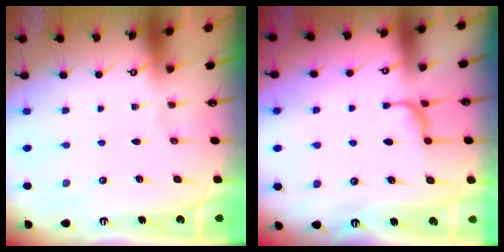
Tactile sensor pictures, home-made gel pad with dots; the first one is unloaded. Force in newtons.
{"total": 1.2, "press": 0.8, "slide": 0.8}